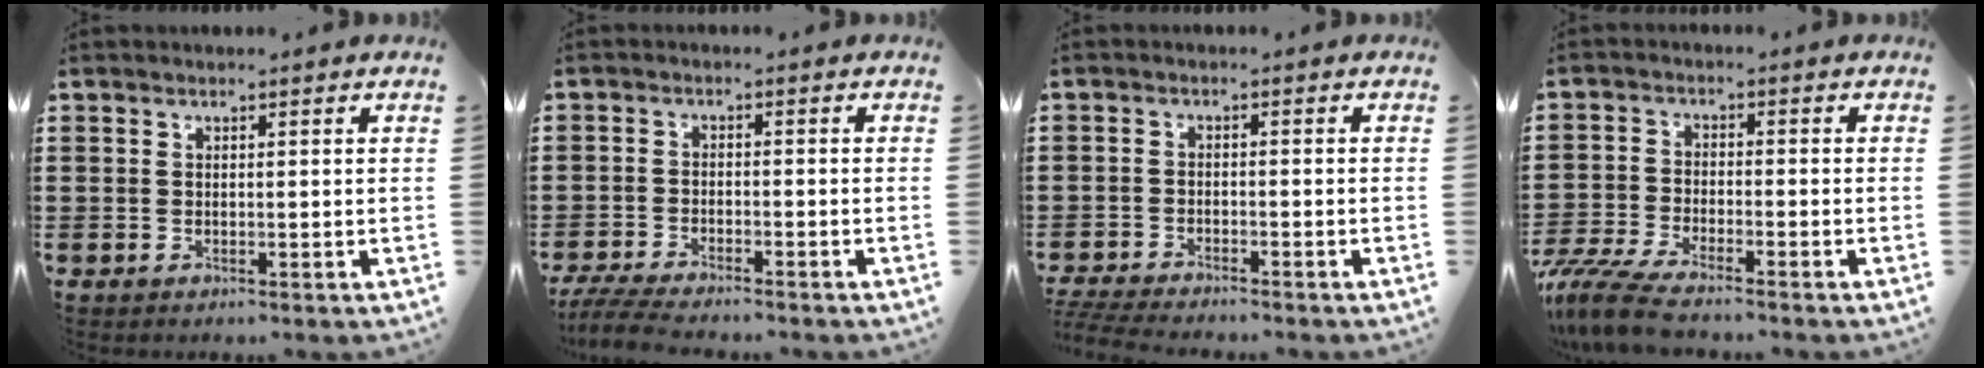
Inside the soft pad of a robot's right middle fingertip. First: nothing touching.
{"total": 4.1, "force": [-3.9, 0.2, 1.4], "torque": [-0.044, -0.012, -0.083]}
{"total": 3.3, "force": [-3.2, 0.1, 0.6], "torque": [-0.026, -0.006, -0.071]}
{"total": 6.2, "force": [-5.5, 0.5, 3.0], "torque": [-0.087, -0.018, -0.113]}